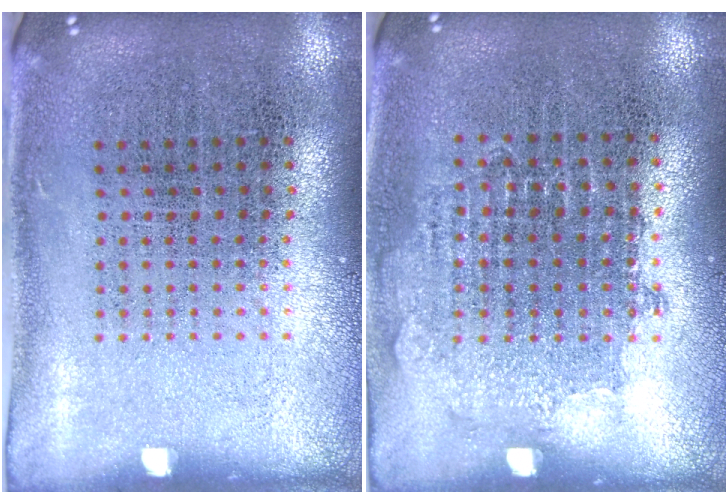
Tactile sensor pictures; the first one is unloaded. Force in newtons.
{"total": 0.8, "press": 0.8, "slide": 0.4}